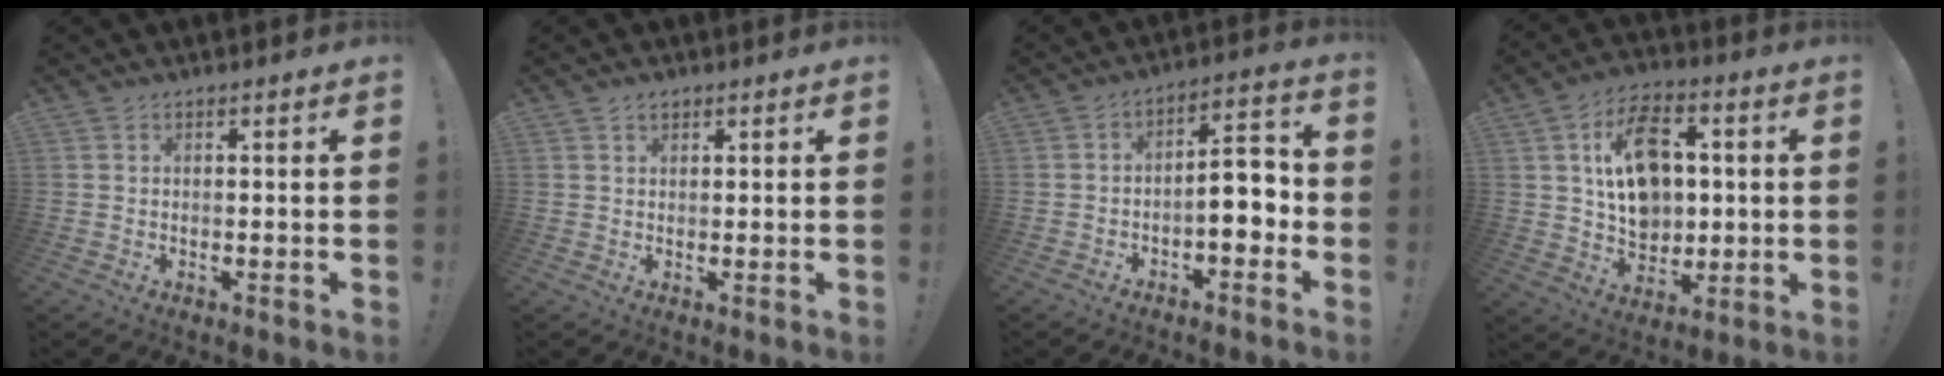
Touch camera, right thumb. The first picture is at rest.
{"total": 1.5, "force": [1.0, 1.0, 0.7], "torque": [-0.014, 0.000, 0.019]}
{"total": 8.6, "force": [-2.9, 4.0, 7.1], "torque": [-0.099, 0.017, -0.049]}
{"total": 16.4, "force": [3.4, 12.0, 10.7], "torque": [-0.159, -0.004, 0.067]}